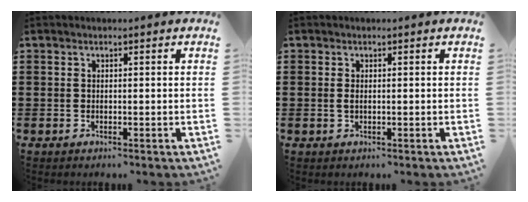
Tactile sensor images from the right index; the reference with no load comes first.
{"total": 0.8, "force": [0.0, 0.1, 0.8], "torque": [-0.018, -0.003, 0.001]}